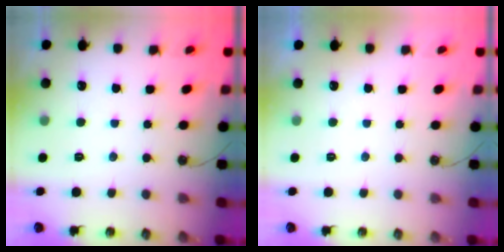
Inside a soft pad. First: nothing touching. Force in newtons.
{"total": 0.0}